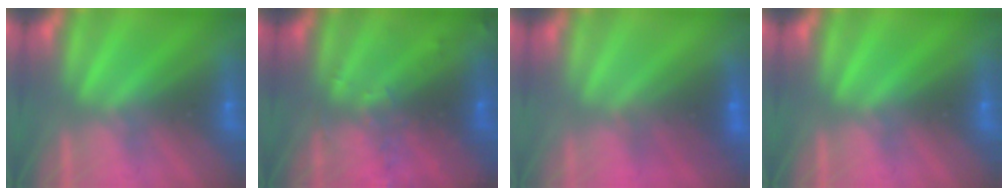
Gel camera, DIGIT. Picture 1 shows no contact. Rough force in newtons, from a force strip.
{"total": 2.9}
{"total": 2.1}
{"total": 0.0}